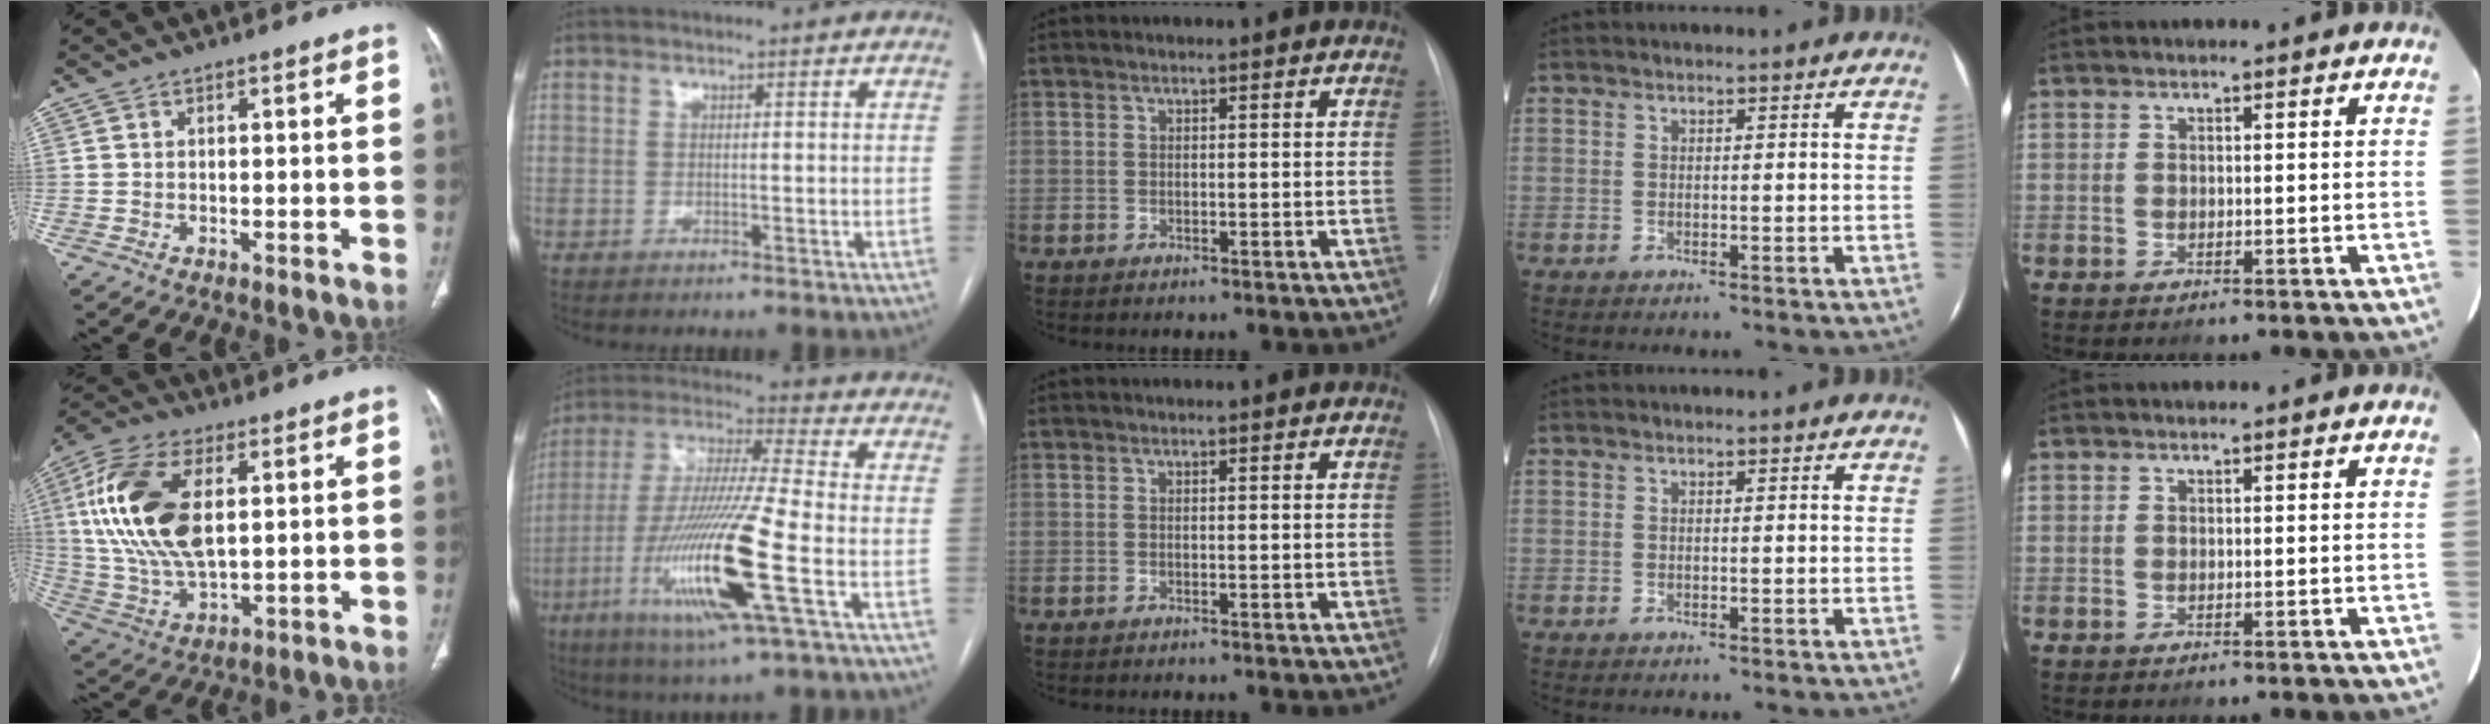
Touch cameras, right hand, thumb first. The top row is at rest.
{"thumb": {"total": 19.4, "force": [3.9, 10.0, 16.2], "torque": [-0.336, -0.004, 0.076]}, "index": {"total": 18.9, "force": [-6.2, 0.4, 17.8], "torque": [-0.375, -0.027, -0.120]}}